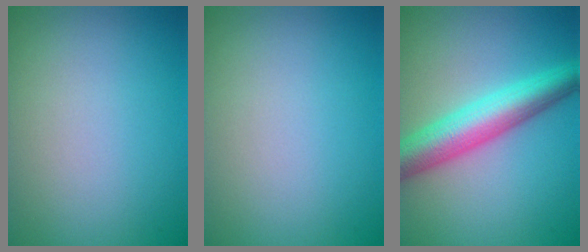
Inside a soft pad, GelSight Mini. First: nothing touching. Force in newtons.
{"total": 0.0}
{"total": 6.4, "press": 6.3, "slide": 0.2}